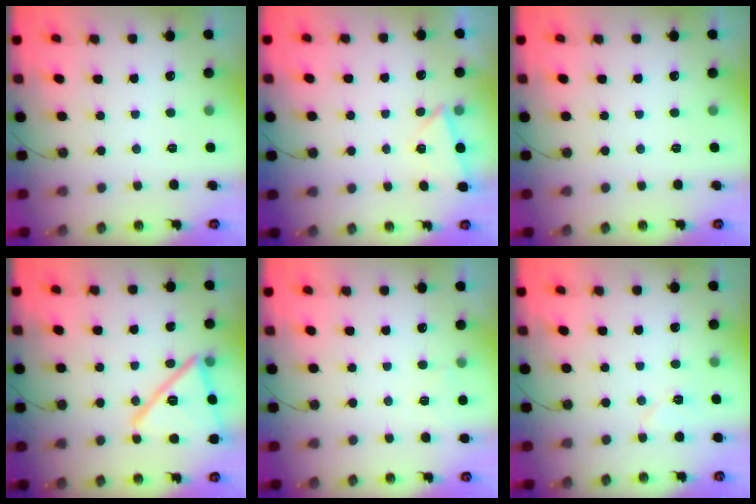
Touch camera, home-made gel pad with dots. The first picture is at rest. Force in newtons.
{"total": 2.7, "press": 2.5, "slide": 1.1}
{"total": 0.0}
{"total": 19.0, "press": 19.0, "slide": 0.6}
{"total": 3.5, "press": 3.5, "slide": 0.4}
{"total": 6.3, "press": 6.3, "slide": 0.7}